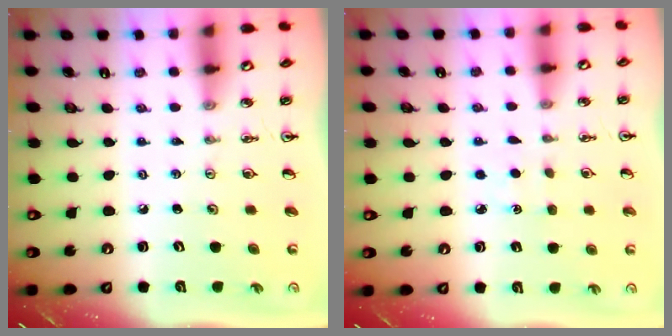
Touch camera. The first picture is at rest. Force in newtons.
{"total": 1.4, "press": 1.4, "slide": 0.2}